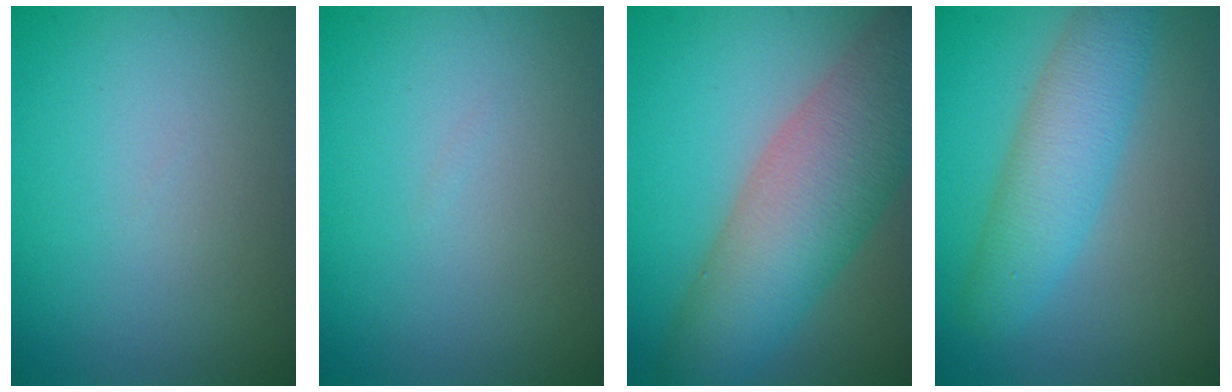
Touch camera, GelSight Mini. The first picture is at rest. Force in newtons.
{"total": 0.0}
{"total": 9.2, "press": 9.2, "slide": 0.3}
{"total": 4.6, "press": 4.6, "slide": 0.1}